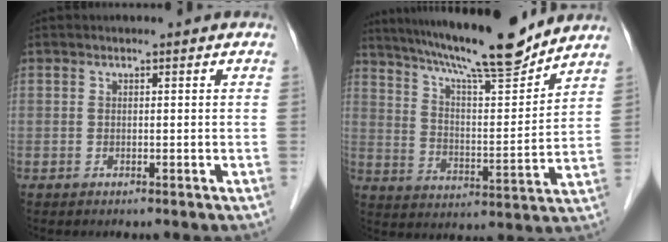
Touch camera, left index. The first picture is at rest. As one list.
[{"total": 18.0, "force": [15.5, 0.9, 9.0], "torque": [-0.151, 0.005, 0.247]}]